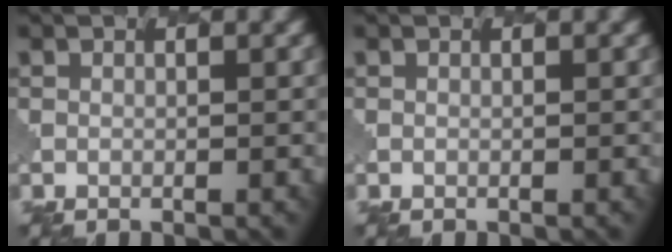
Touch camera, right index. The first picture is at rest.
{"total": 0.0}